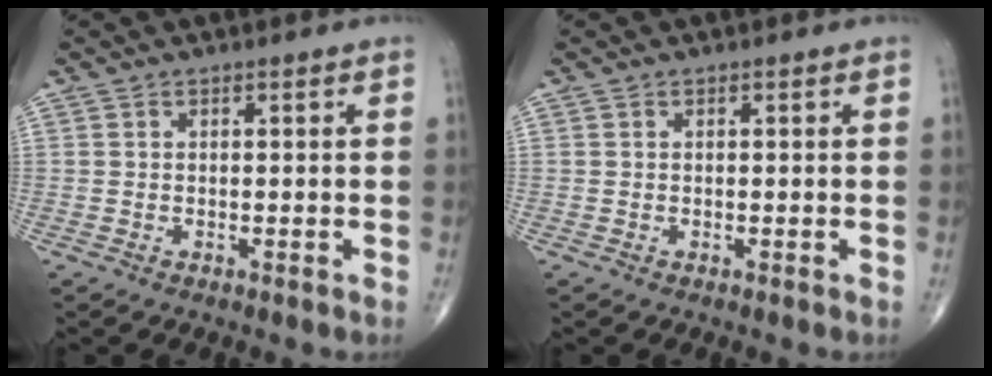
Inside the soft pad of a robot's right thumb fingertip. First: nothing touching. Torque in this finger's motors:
{"motor_torque": [0.01, 0.01, -0.01, -0.01, 0.00]}